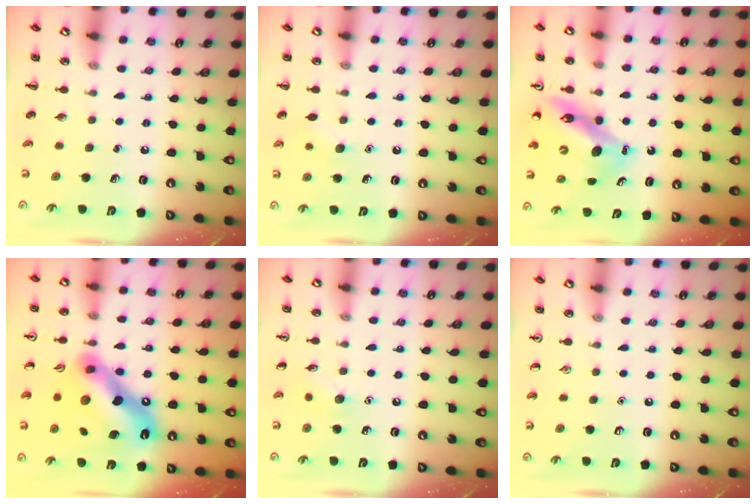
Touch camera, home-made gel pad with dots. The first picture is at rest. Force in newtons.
{"total": 6.1, "press": 6.0, "slide": 1.4}
{"total": 11.8, "press": 11.2, "slide": 3.8}
{"total": 17.6, "press": 17.6, "slide": 0.1}
{"total": 4.8, "press": 4.5, "slide": 1.5}
{"total": 0.0}